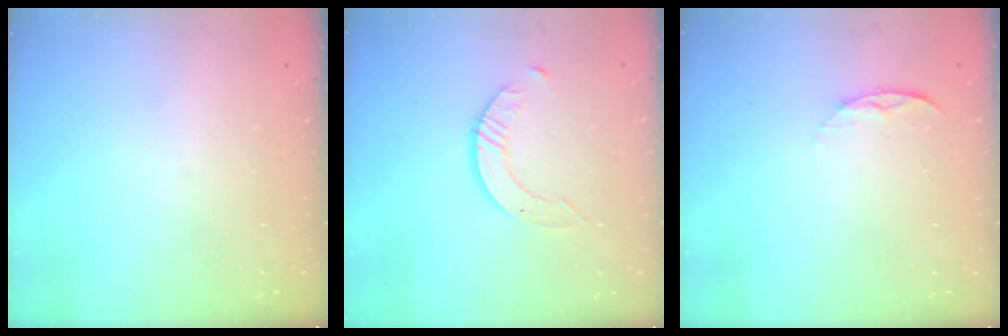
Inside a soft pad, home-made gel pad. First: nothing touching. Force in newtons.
{"total": 3.7, "press": 3.7, "slide": 0.4}
{"total": 5.2, "press": 5.2, "slide": 0.6}